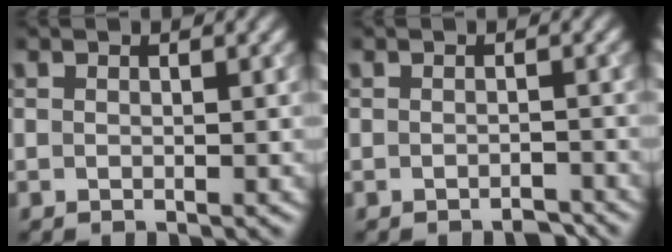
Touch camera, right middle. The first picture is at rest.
{"total": 1.1, "force": [-1.0, 0.3, 0.4], "torque": [-0.006, 0.001, -0.016]}